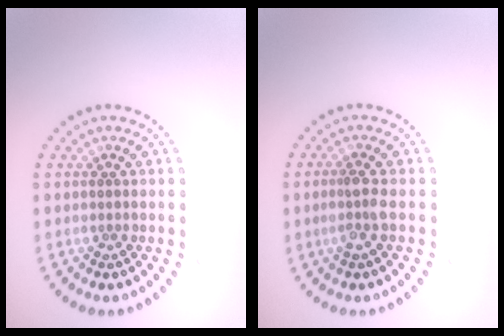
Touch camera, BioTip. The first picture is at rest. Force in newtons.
{"total": 1.8, "press": 1.6, "slide": 0.9}